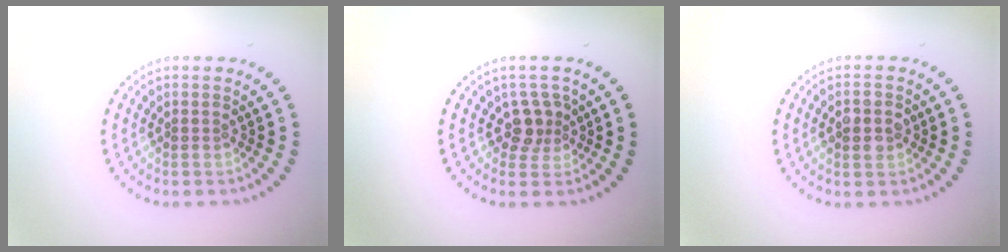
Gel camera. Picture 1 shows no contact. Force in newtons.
{"total": 2.2, "press": 1.8, "slide": 1.3}
{"total": 2.8, "press": 2.8, "slide": 0.1}